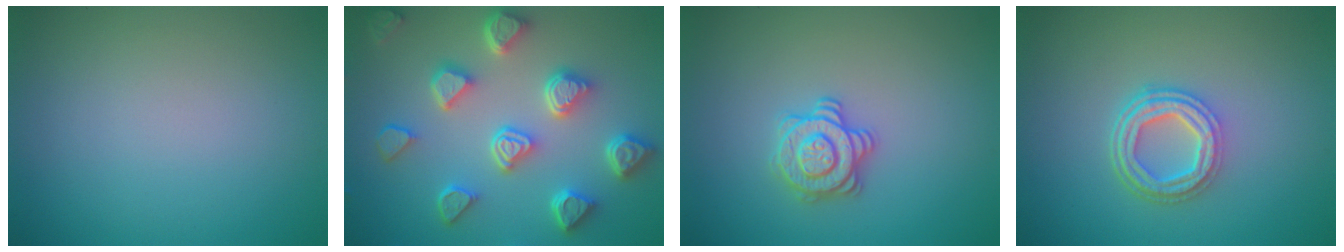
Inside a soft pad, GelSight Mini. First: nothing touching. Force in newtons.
{"total": 6.9, "press": 5.6, "slide": 4.0}
{"total": 2.8, "press": 2.7, "slide": 0.7}
{"total": 4.3, "press": 3.3, "slide": 2.7}